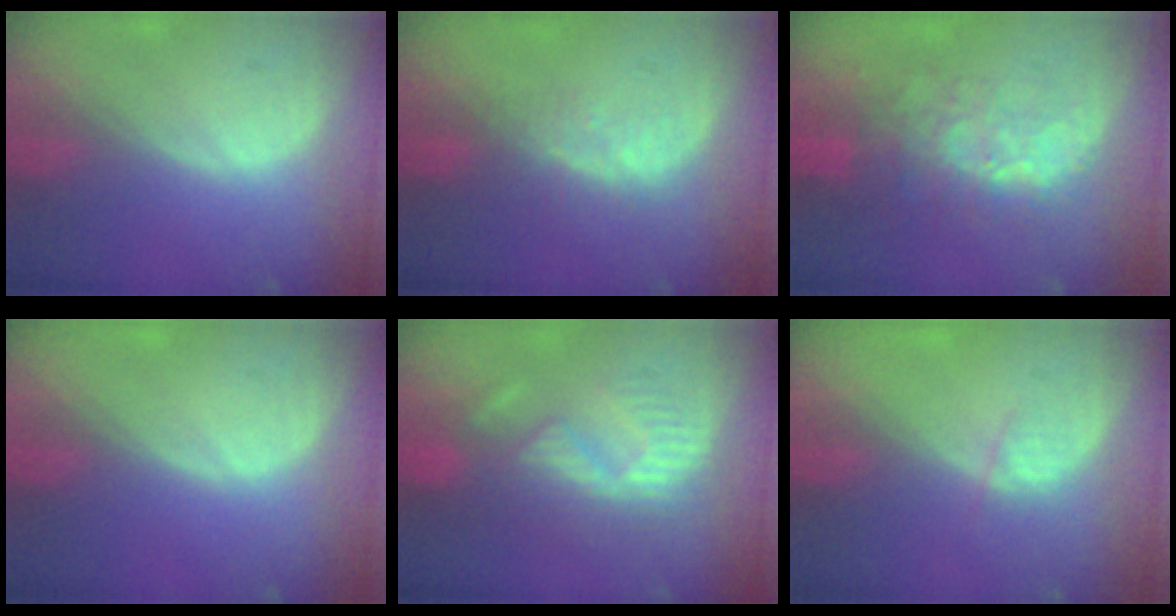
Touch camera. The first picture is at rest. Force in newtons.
{"total": 4.1, "press": 3.7, "slide": 1.8}
{"total": 9.9, "press": 8.5, "slide": 5.1}
{"total": 0.0}
{"total": 8.6, "press": 8.2, "slide": 2.6}
{"total": 1.4, "press": 1.3, "slide": 0.6}